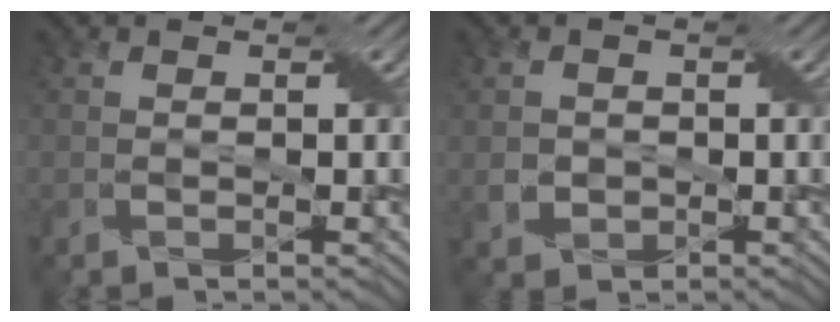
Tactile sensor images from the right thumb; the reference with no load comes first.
{"total": 1.8, "force": [-0.4, 1.8, 0.1], "torque": [-0.009, -0.006, -0.009]}